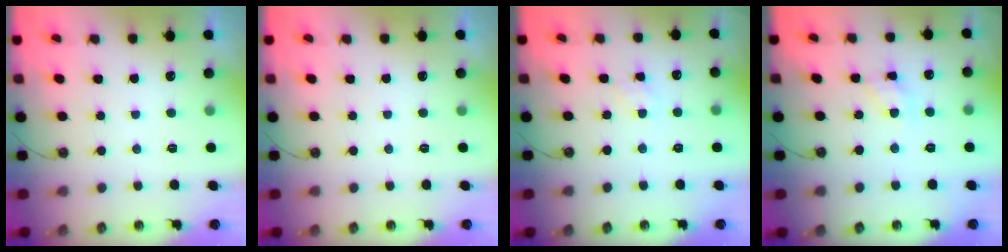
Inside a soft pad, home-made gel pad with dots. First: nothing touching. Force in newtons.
{"total": 0.0}
{"total": 1.9, "press": 1.9, "slide": 0.2}
{"total": 8.0, "press": 8.0, "slide": 0.2}